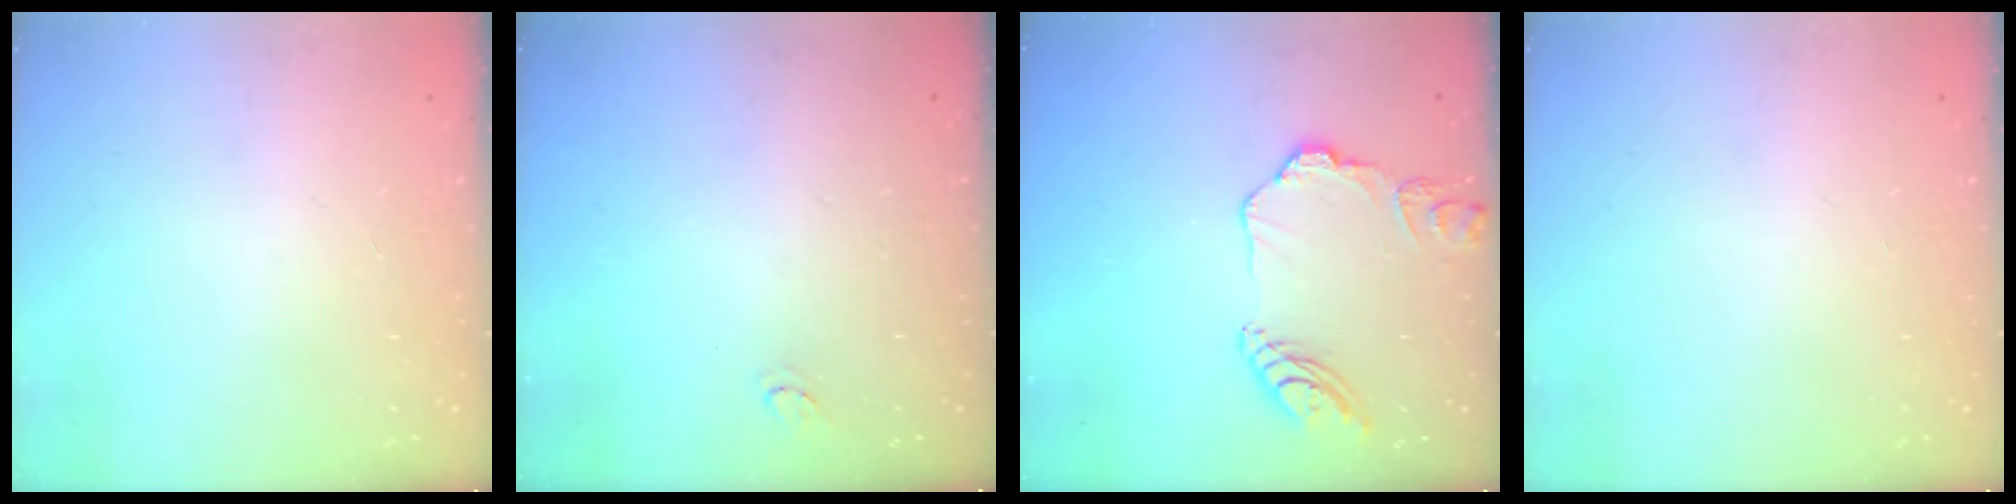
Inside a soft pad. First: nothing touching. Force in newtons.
{"total": 2.9, "press": 2.9, "slide": 0.3}
{"total": 11.7, "press": 11.7, "slide": 1.2}
{"total": 0.0}